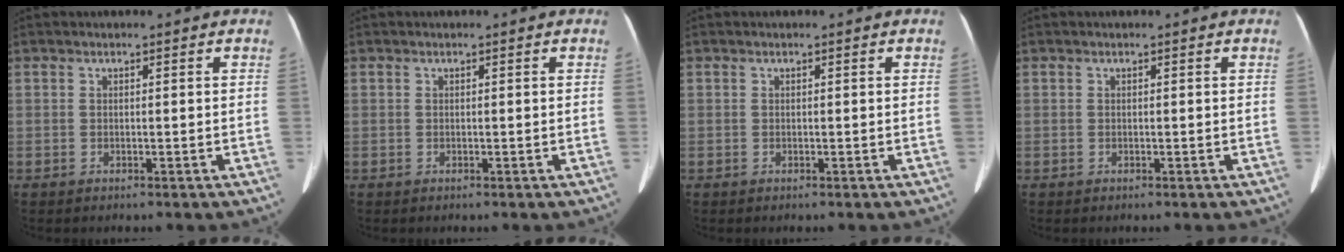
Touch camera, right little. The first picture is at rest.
{"total": 0.0}
{"total": 0.0}
{"total": 0.0}